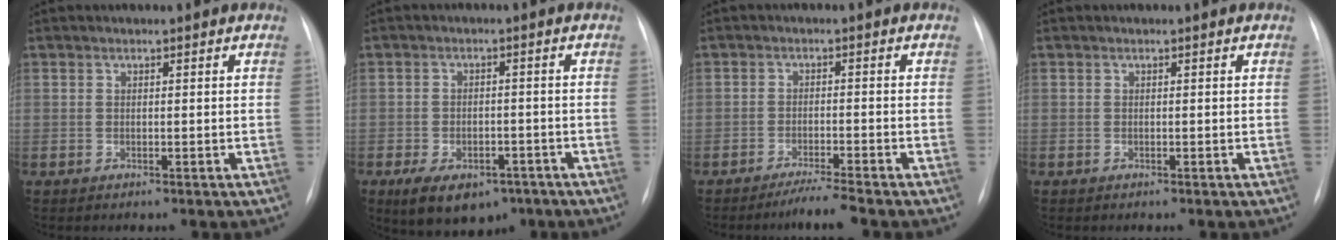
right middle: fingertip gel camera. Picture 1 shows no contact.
{"total": 10.3, "force": [-6.1, 6.1, 5.6], "torque": [-0.096, 0.004, -0.088]}
{"total": 3.6, "force": [-3.2, -0.6, 1.6], "torque": [-0.030, -0.012, -0.058]}
{"total": 0.0}